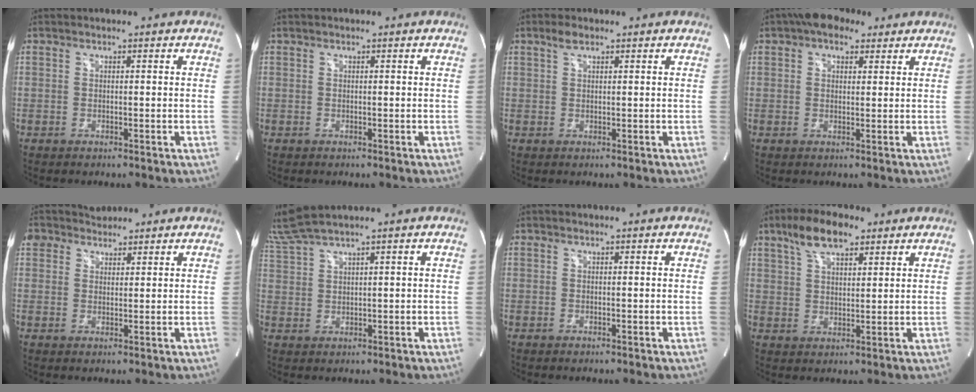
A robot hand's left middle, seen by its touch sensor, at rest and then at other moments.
{"total": 0.0}
{"total": 1.8, "force": [1.2, 0.7, 1.1], "torque": [-0.025, 0.008, 0.024]}
{"total": 5.7, "force": [3.7, 3.1, 3.1], "torque": [-0.050, 0.028, 0.057]}
{"total": 4.3, "force": [3.5, 2.5, 0.0], "torque": [0.000, 0.026, 0.061]}
{"total": 5.1, "force": [4.5, -1.2, 2.2], "torque": [-0.071, 0.014, 0.102]}
{"total": 0.0}
{"total": 8.1, "force": [5.3, 3.0, 5.3], "torque": [-0.105, 0.018, 0.096]}